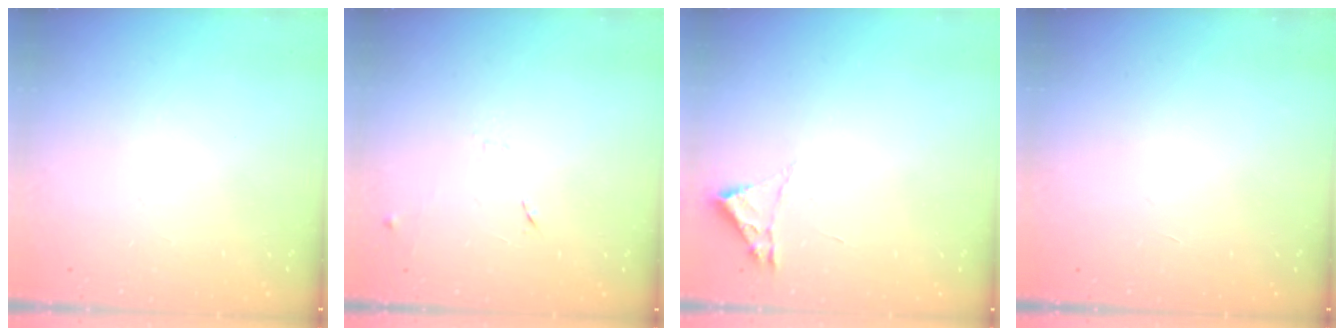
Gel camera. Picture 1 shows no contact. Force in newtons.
{"total": 9.2, "press": 9.1, "slide": 0.7}
{"total": 1.8, "press": 1.8, "slide": 0.2}
{"total": 1.7, "press": 1.7, "slide": 0.1}